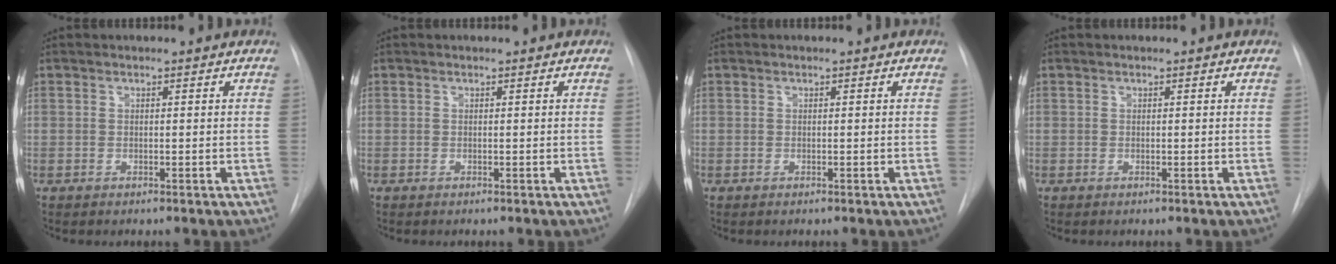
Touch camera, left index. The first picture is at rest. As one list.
[{"total": 0.0}, {"total": 0.0}, {"total": 0.0}]